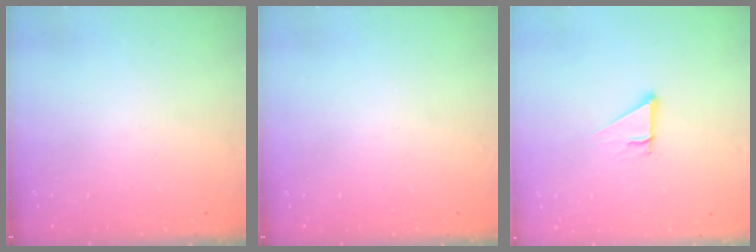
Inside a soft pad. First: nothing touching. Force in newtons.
{"total": 0.0}
{"total": 2.5, "press": 2.5, "slide": 0.2}